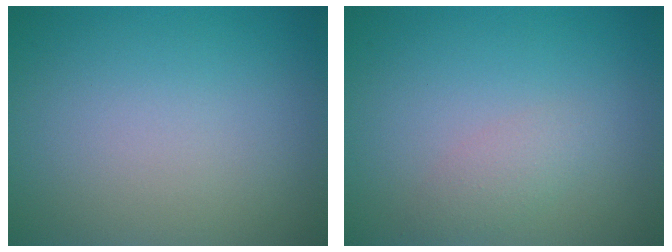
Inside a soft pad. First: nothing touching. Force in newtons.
{"total": 1.5, "press": 1.5, "slide": 0.1}